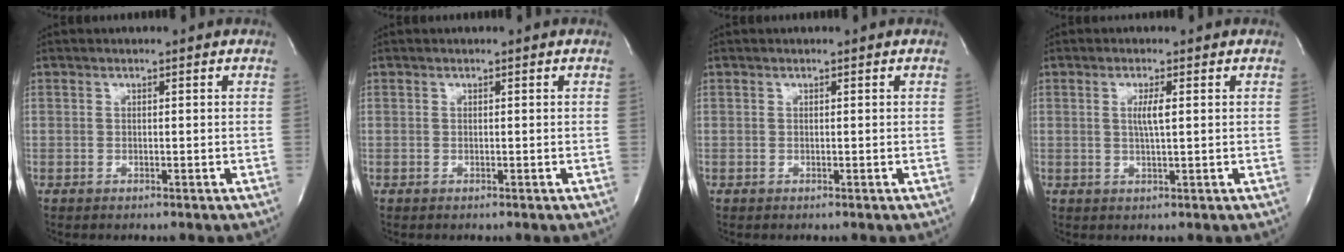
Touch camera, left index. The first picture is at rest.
{"total": 0.0}
{"total": 0.0}
{"total": 2.6, "force": [0.5, 0.0, 2.5], "torque": [-0.051, -0.003, 0.009]}